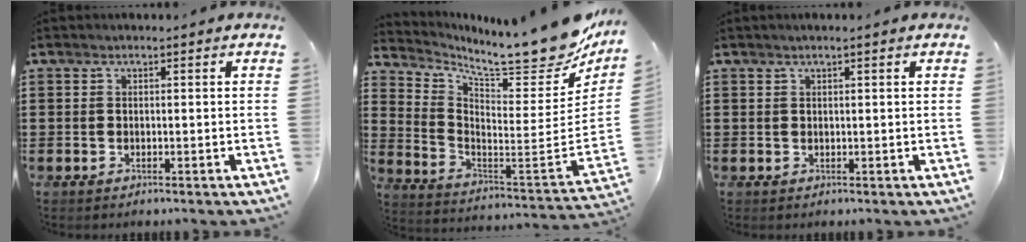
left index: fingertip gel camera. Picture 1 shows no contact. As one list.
[{"total": 11.5, "force": [9.8, 0.9, 5.9], "torque": [-0.109, -0.094, 0.158]}, {"total": 0.9, "force": [0.5, 0.0, 0.8], "torque": [-0.013, 0.000, 0.010]}]